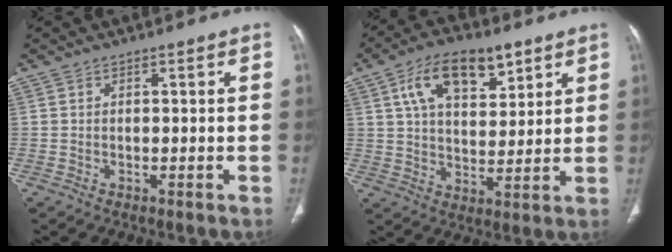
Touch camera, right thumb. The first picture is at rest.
{"total": 14.3, "force": [7.1, 7.5, 9.9], "torque": [-0.134, -0.017, 0.122]}